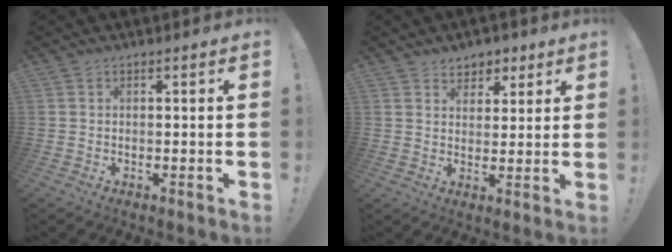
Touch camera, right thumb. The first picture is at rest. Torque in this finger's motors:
{"motor_torque": [0.00, 0.01, 0.06, 0.11, 0.00]}